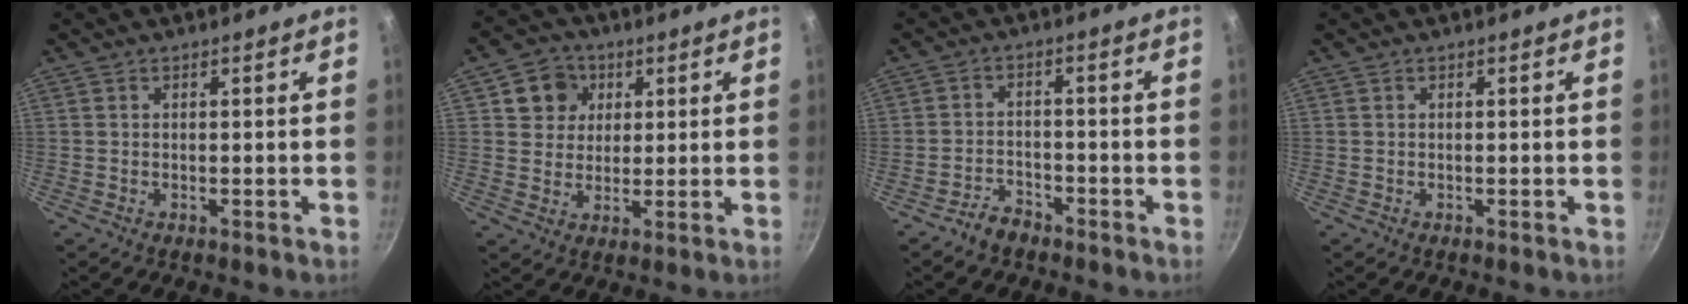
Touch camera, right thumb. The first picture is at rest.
{"total": 7.3, "force": [2.7, 6.4, 2.1], "torque": [0.005, 0.003, 0.040]}
{"total": 3.7, "force": [-3.1, 1.9, 1.0], "torque": [-0.011, 0.035, -0.053]}
{"total": 0.0}